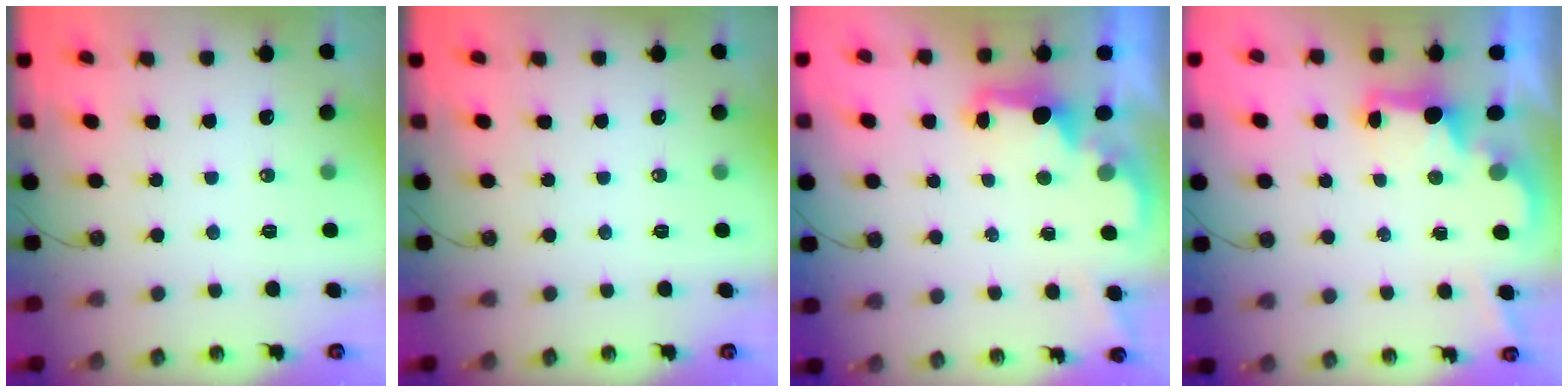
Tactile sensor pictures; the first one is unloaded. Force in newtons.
{"total": 0.0}
{"total": 2.4, "press": 2.3, "slide": 0.8}
{"total": 2.4, "press": 2.3, "slide": 0.8}